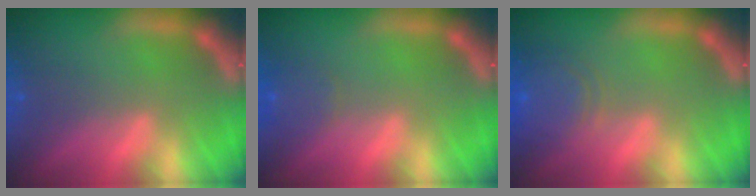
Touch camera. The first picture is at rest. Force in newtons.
{"total": 1.9}
{"total": 5.5}